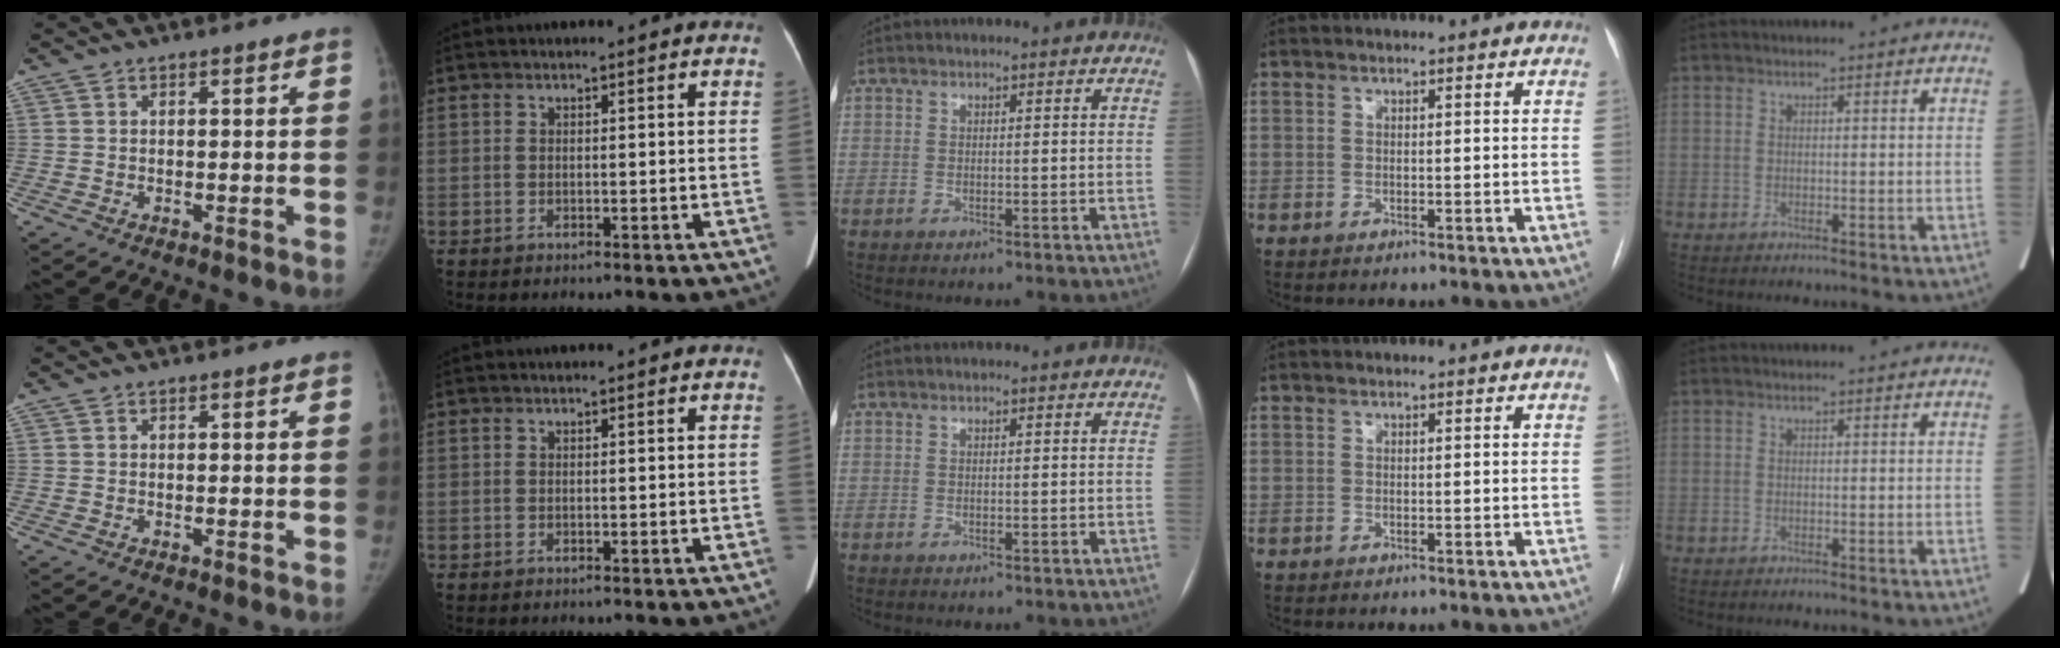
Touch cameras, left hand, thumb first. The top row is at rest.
{}